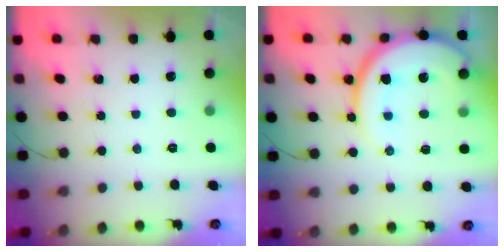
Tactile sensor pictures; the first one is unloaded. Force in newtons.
{"total": 15.0, "press": 14.9, "slide": 1.2}